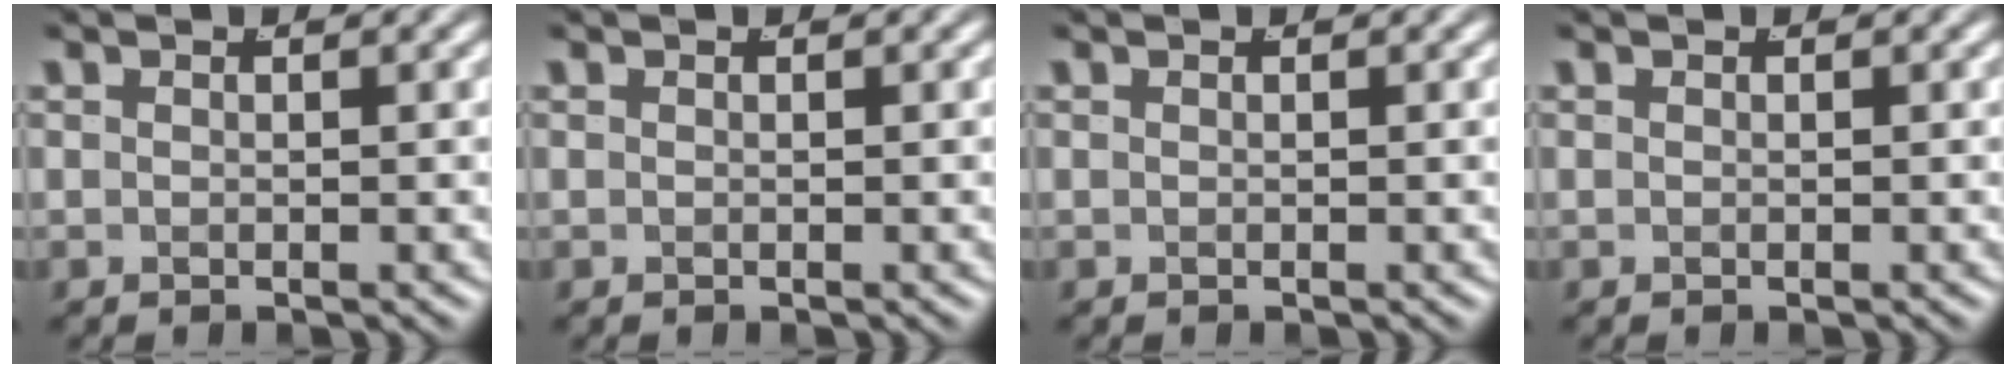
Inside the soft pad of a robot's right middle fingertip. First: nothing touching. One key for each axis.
{"total": 0.0}
{"total": 0.0}
{"total": 0.0}